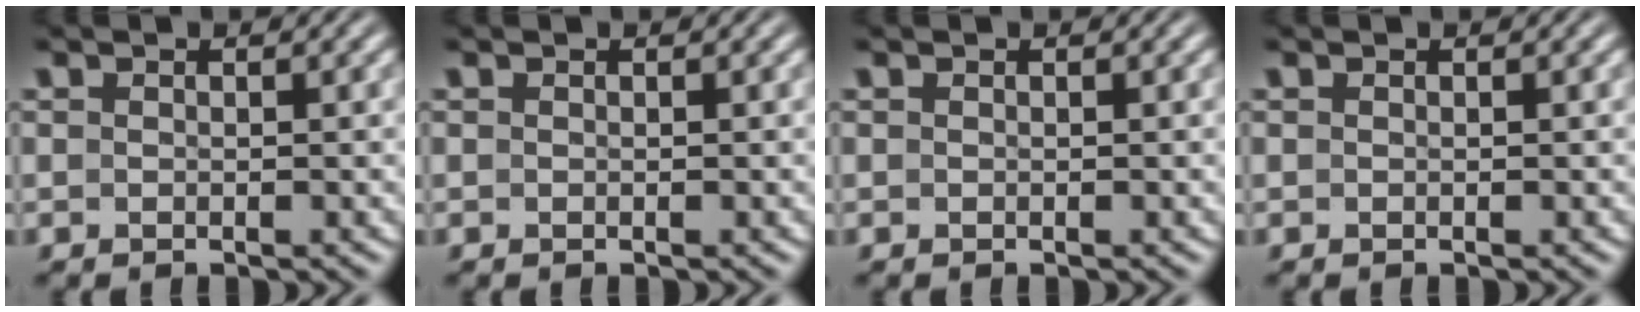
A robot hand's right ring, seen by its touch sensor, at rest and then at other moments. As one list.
[{"total": 0.0}, {"total": 0.0}, {"total": 0.0}]